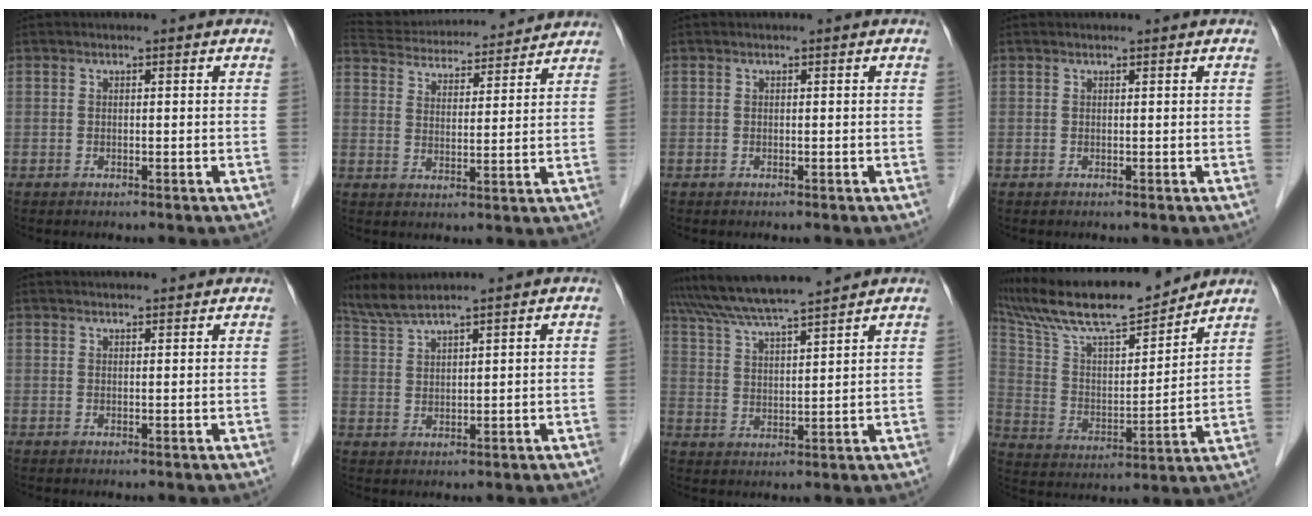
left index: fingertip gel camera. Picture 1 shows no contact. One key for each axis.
{"total": 18.2, "fx": 17.2, "fy": 3.4, "fz": 5.1, "tx": -0.094, "ty": 0.036, "tz": 0.252}
{"total": 0.0}
{"total": 0.7, "fx": 0.7, "fy": 0.0, "fz": 0.1, "tx": -0.008, "ty": 0.006, "tz": 0.011}
{"total": 5.5, "fx": 5.3, "fy": 0.7, "fz": 1.3, "tx": -0.014, "ty": 0.028, "tz": 0.061}
{"total": 4.8, "fx": 4.4, "fy": -0.6, "fz": 1.9, "tx": -0.053, "ty": 0.014, "tz": 0.095}
{"total": 11.2, "fx": 10.2, "fy": -0.7, "fz": 4.7, "tx": -0.091, "ty": 0.022, "tz": 0.177}
{"total": 18.8, "fx": 16.5, "fy": 2.4, "fz": 8.5, "tx": -0.166, "ty": 0.017, "tz": 0.293}